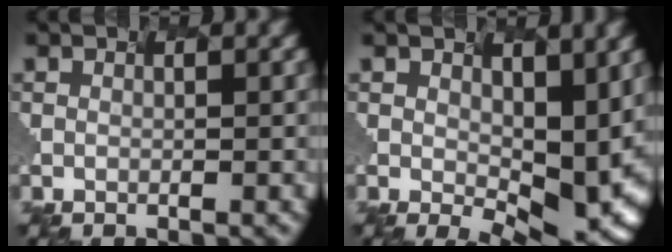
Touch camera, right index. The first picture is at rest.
{"total": 6.0, "force": [0.7, 2.0, 5.6], "torque": [-0.108, -0.026, 0.051]}